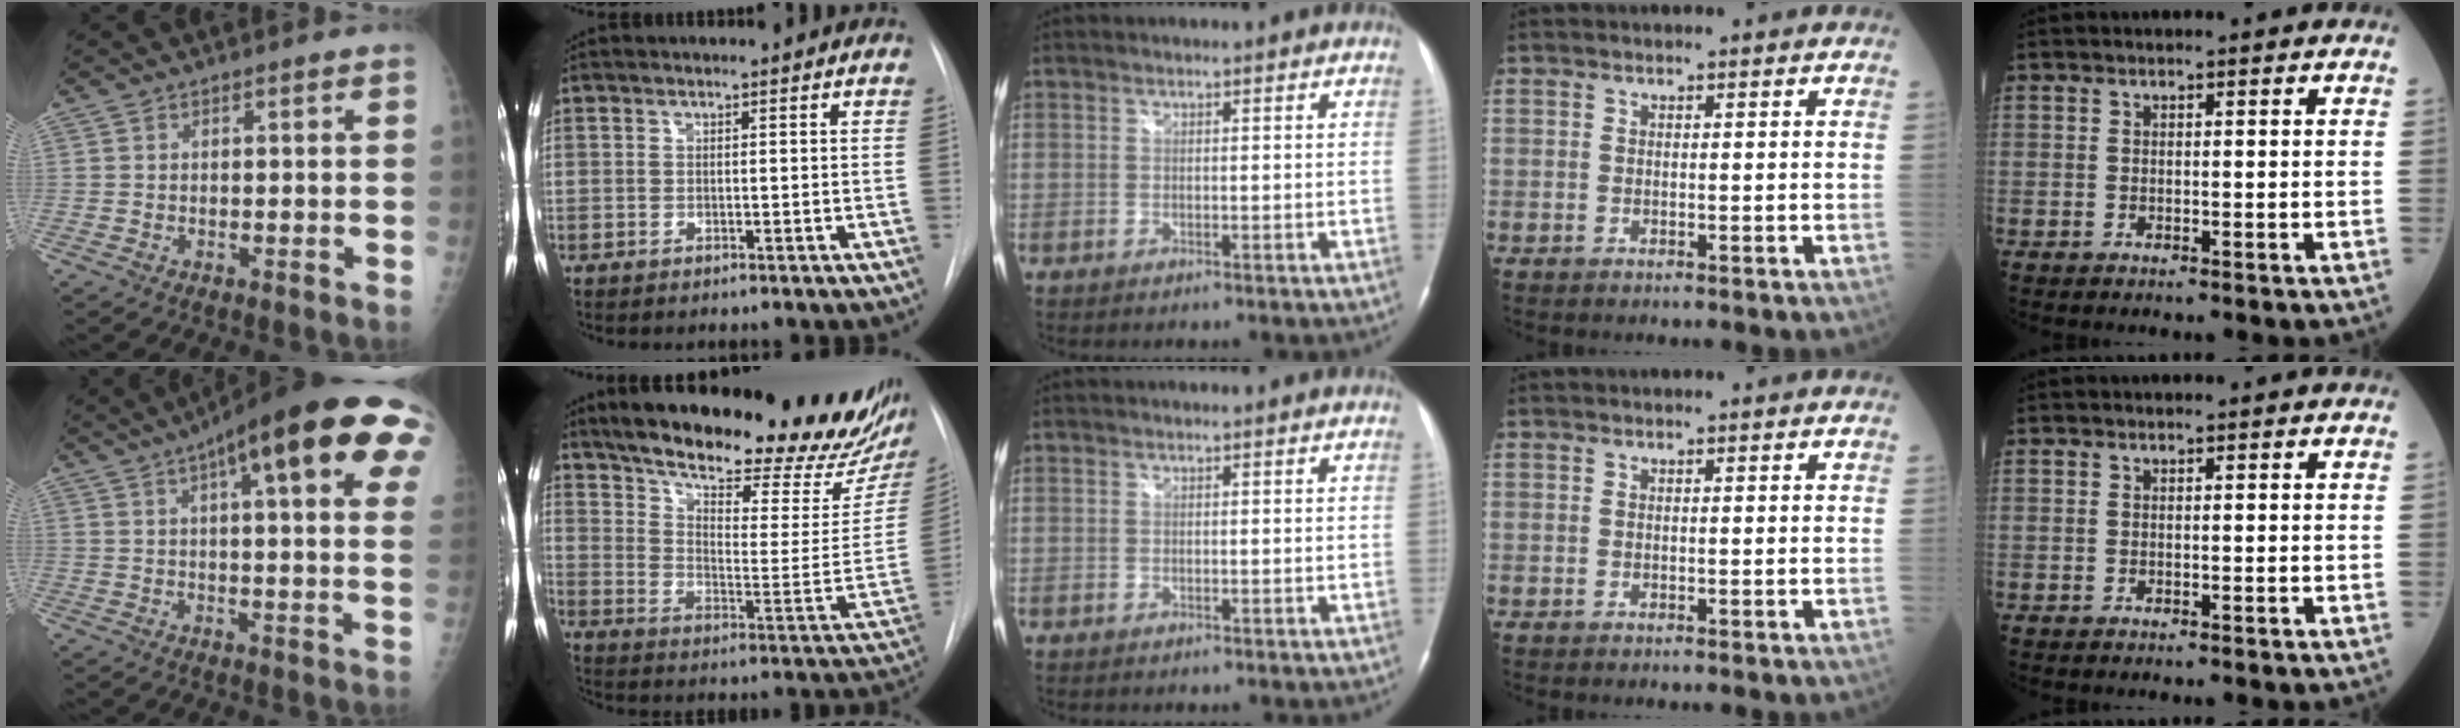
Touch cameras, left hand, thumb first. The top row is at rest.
{"thumb": {"total": 25.4, "force": [11.0, 6.2, 22.0], "torque": [-0.267, 0.016, 0.145]}, "index": {"total": 29.0, "force": [23.8, 6.5, 15.3], "torque": [-0.239, -0.052, 0.312]}}